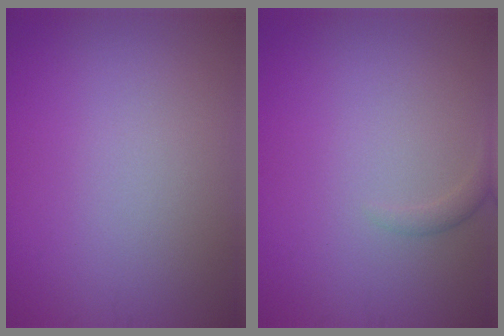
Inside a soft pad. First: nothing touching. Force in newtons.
{"total": 0.9, "press": 0.9, "slide": 0.1}